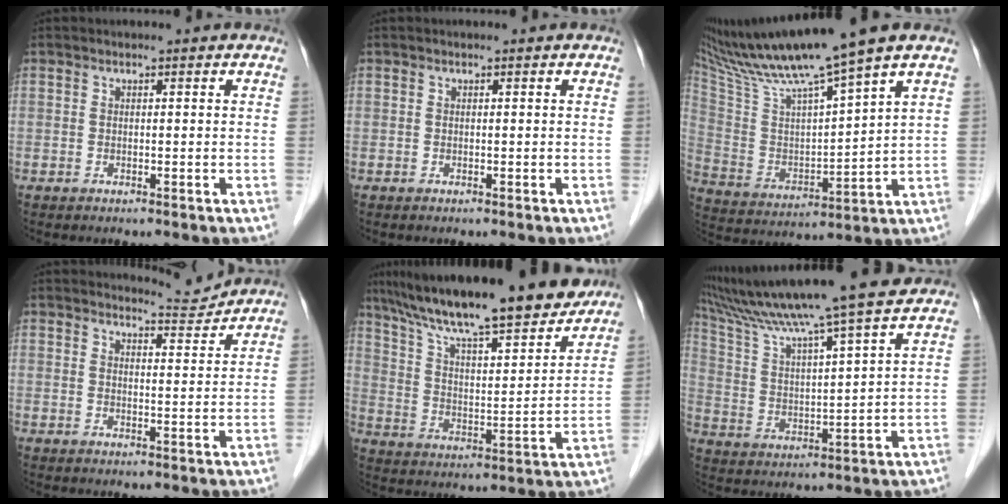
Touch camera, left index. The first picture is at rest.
{"total": 0.0}
{"total": 17.2, "force": [14.2, -1.3, 9.6], "torque": [-0.182, 0.007, 0.261]}
{"total": 3.3, "force": [3.1, -0.7, -0.8], "torque": [0.000, -0.022, 0.050]}
{"total": 20.7, "force": [17.7, 2.5, 10.4], "torque": [-0.174, 0.004, 0.279]}
{"total": 17.2, "force": [14.6, -1.6, 9.1], "torque": [-0.167, 0.008, 0.236]}